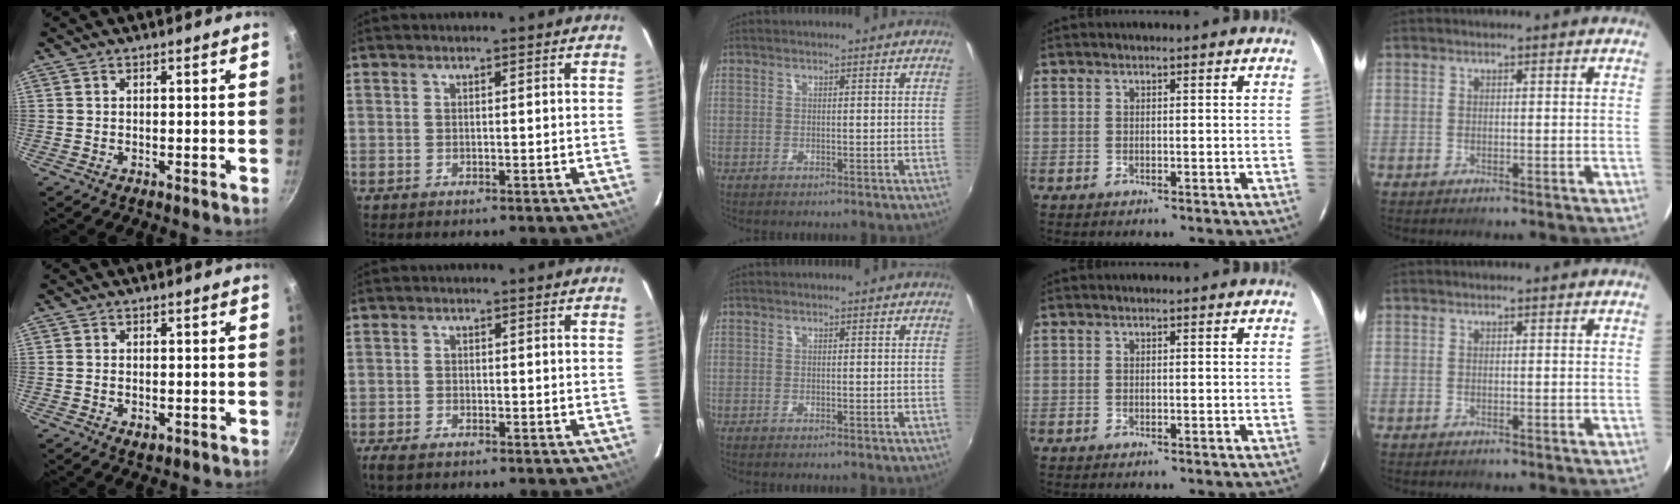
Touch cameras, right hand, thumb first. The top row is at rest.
{"thumb": {"total": 2.1, "force": [-0.4, 1.3, 1.5], "torque": [-0.025, -0.005, -0.006]}, "index": {"total": 2.9, "force": [-2.2, 1.1, 1.4], "torque": [-0.039, -0.008, -0.045]}}